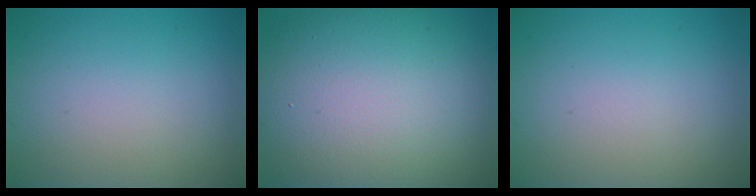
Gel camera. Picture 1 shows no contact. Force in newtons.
{"total": 15.6, "press": 15.6, "slide": 0.9}
{"total": 0.0}